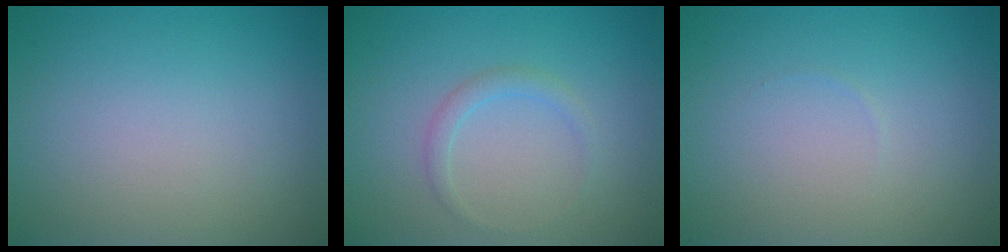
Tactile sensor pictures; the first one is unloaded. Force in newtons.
{"total": 1.3, "press": 1.3, "slide": 0.0}
{"total": 0.0}